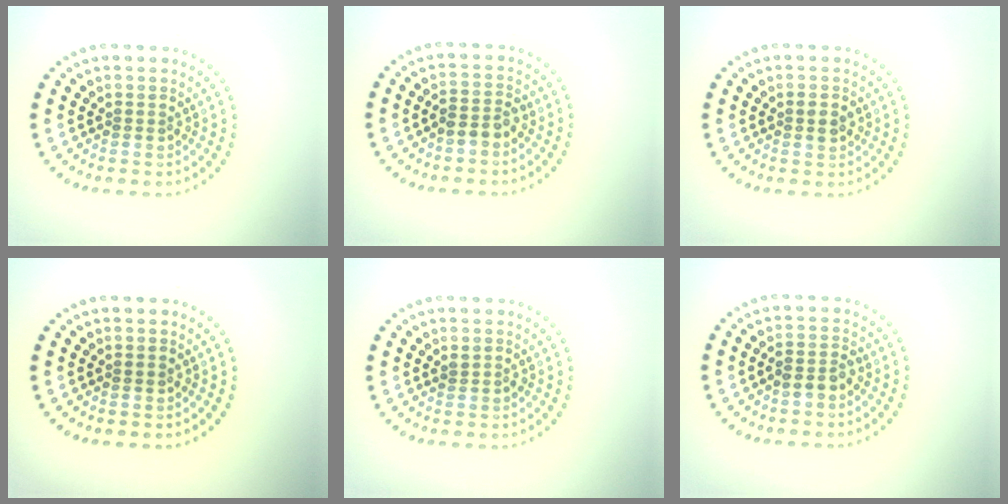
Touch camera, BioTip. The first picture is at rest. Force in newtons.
{"total": 2.1, "press": 1.9, "slide": 0.7}
{"total": 1.9, "press": 1.9, "slide": 0.1}
{"total": 0.7, "press": 0.7, "slide": 0.2}
{"total": 0.7, "press": 0.7, "slide": 0.2}
{"total": 1.9, "press": 1.8, "slide": 0.6}